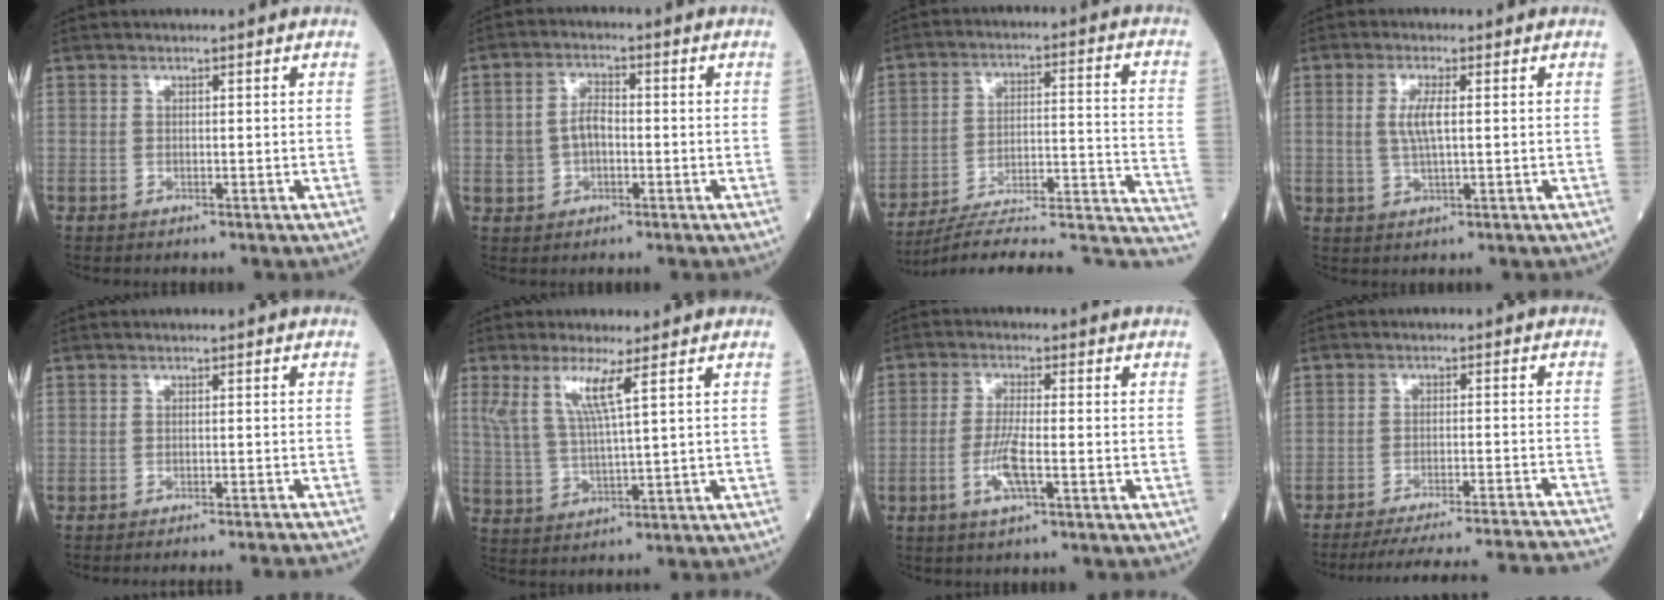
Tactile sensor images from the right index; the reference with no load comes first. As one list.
[{"total": 4.8, "force": [-0.5, 3.0, 3.7], "torque": [-0.083, 0.017, -0.008]}, {"total": 25.7, "force": [-23.1, 2.4, 11.0], "torque": [-0.085, 0.020, -0.319]}, {"total": 4.0, "force": [0.6, 0.7, 3.9], "torque": [-0.082, -0.001, 0.009]}, {"total": 11.1, "force": [-10.6, -1.5, 2.8], "torque": [-0.013, -0.019, -0.121]}, {"total": 6.3, "force": [3.0, -0.2, 5.6], "torque": [-0.121, 0.002, 0.064]}, {"total": 5.2, "force": [-1.9, 0.6, 4.8], "torque": [-0.101, -0.007, -0.038]}, {"total": 25.0, "force": [-23.6, -1.2, 8.0], "torque": [-0.074, -0.034, -0.304]}]